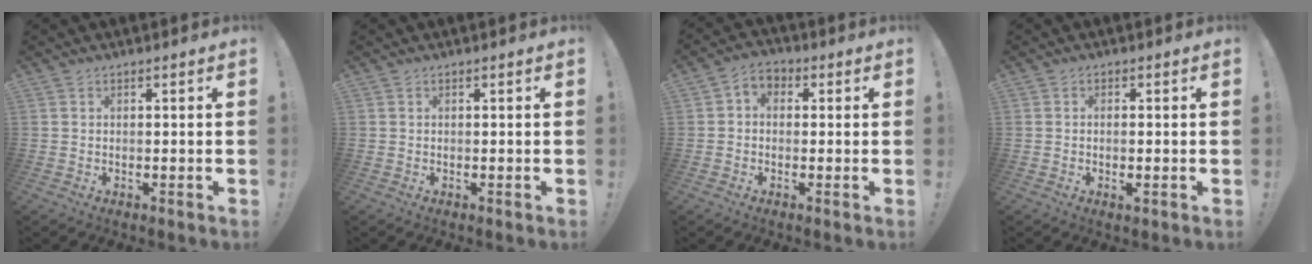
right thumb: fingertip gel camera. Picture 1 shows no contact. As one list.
[{"total": 0.0}, {"total": 3.7, "force": [-0.8, 2.9, 2.2], "torque": [-0.045, 0.007, -0.014]}, {"total": 1.5, "force": [-0.4, 0.4, 1.3], "torque": [-0.019, 0.001, -0.007]}]